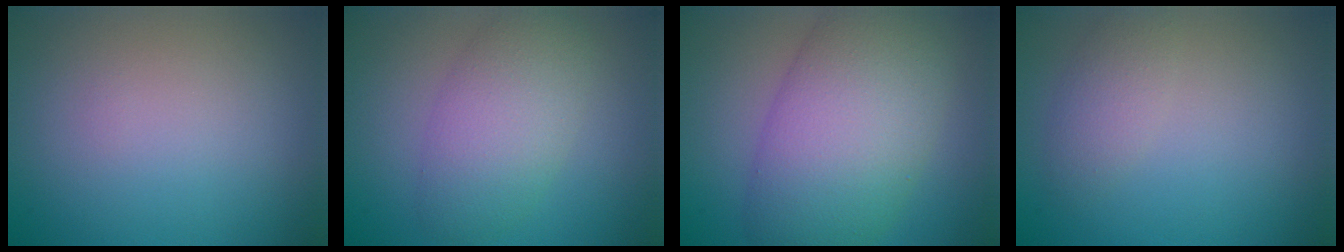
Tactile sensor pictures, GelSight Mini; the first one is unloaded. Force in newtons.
{"total": 5.1, "press": 5.1, "slide": 0.2}
{"total": 10.5, "press": 10.5, "slide": 0.4}
{"total": 2.0, "press": 2.0, "slide": 0.0}